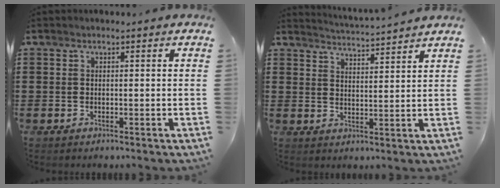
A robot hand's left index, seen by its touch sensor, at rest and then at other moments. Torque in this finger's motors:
{"motor_torque": [2.14, 0.00, -0.07, -0.02]}